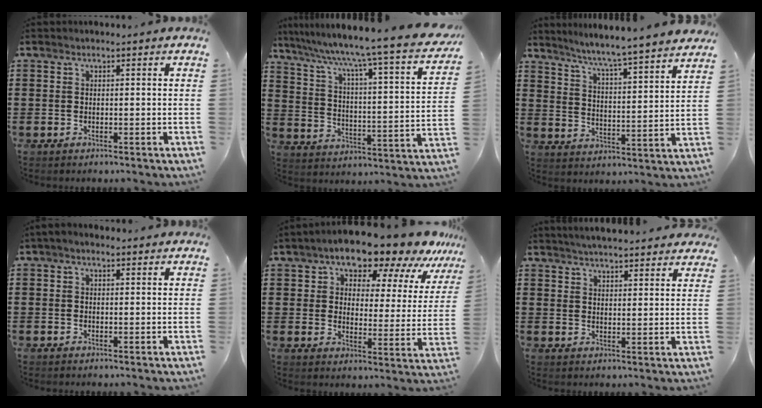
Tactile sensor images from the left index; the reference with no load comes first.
{"total": 6.9, "force": [5.6, -1.2, 4.0], "torque": [-0.102, -0.056, 0.077]}
{"total": 5.2, "force": [4.8, -1.2, 1.6], "torque": [-0.056, -0.046, 0.072]}
{"total": 1.1, "force": [0.5, 0.7, 0.7], "torque": [-0.015, 0.006, 0.007]}
{"total": 11.5, "force": [10.1, 3.3, 4.5], "torque": [-0.101, -0.055, 0.176]}
{"total": 4.1, "force": [4.1, -0.1, 0.6], "torque": [-0.024, -0.017, 0.074]}